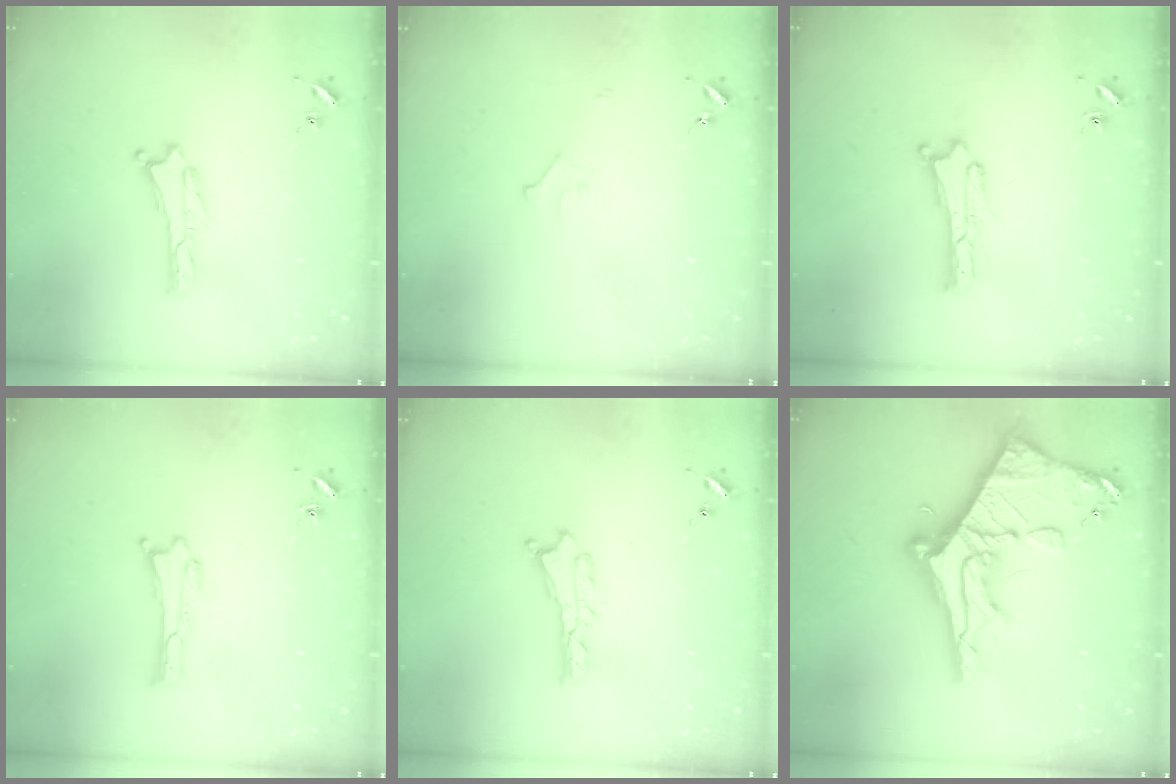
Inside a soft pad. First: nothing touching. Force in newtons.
{"total": 2.2, "press": 2.2, "slide": 0.2}
{"total": 0.9, "press": 0.9, "slide": 0.2}
{"total": 0.0}
{"total": 0.7, "press": 0.6, "slide": 0.2}
{"total": 11.4, "press": 11.4, "slide": 1.1}